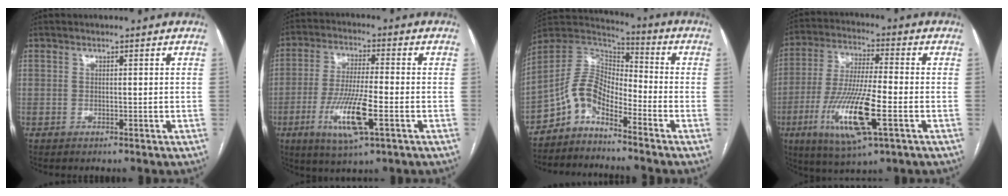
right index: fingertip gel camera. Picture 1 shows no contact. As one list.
[{"total": 10.7, "force": [-3.8, 1.2, 10.0], "torque": [-0.198, -0.018, -0.067]}, {"total": 8.5, "force": [-5.9, 3.4, 5.0], "torque": [-0.105, 0.027, -0.119]}, {"total": 14.7, "force": [-4.9, 1.8, 13.7], "torque": [-0.278, -0.024, -0.086]}]